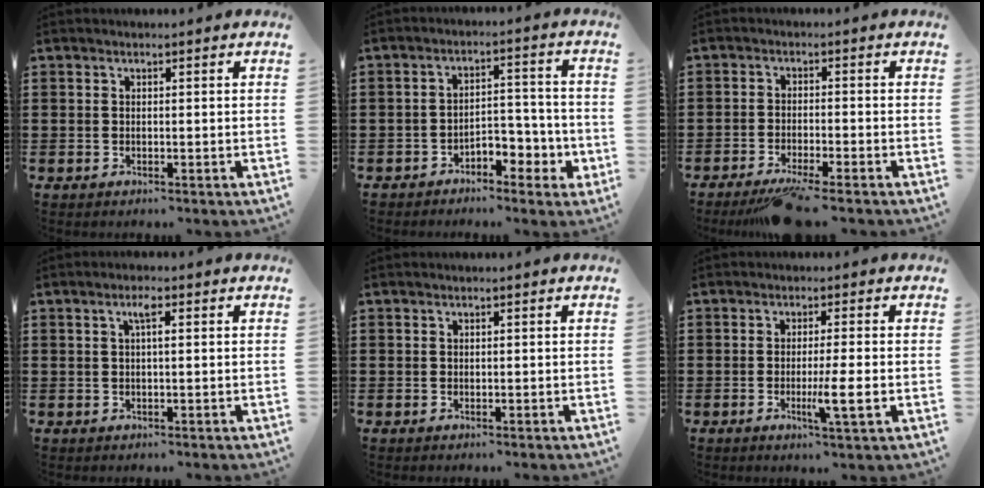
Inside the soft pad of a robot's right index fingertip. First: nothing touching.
{"total": 4.3, "force": [-2.7, 2.6, 2.1], "torque": [-0.041, 0.014, -0.053]}
{"total": 3.8, "force": [-3.2, -0.4, 1.9], "torque": [-0.031, -0.010, -0.059]}
{"total": 2.1, "force": [0.6, 0.4, 1.9], "torque": [-0.039, 0.006, 0.008]}
{"total": 0.0}
{"total": 5.0, "force": [-1.3, -0.2, 4.8], "torque": [-0.080, -0.013, -0.022]}